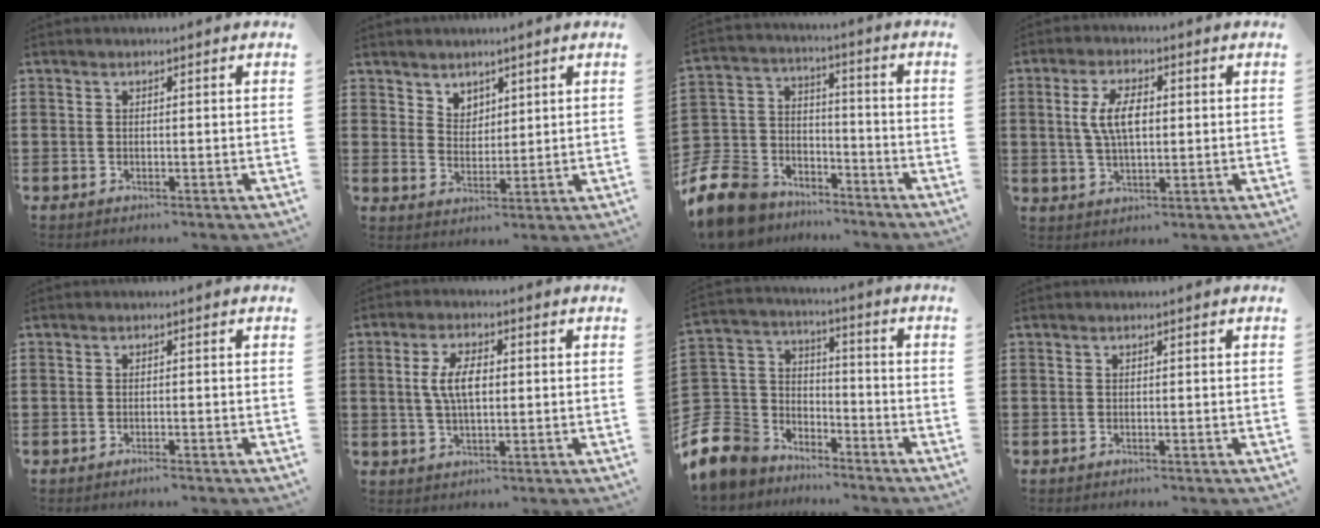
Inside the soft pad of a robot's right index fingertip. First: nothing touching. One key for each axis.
{"total": 3.6, "fx": 2.8, "fy": 2.2, "fz": -0.1, "tx": -0.010, "ty": 0.002, "tz": 0.054}
{"total": 11.1, "fx": -9.2, "fy": 5.5, "fz": 3.0, "tx": -0.109, "ty": 0.021, "tz": -0.187}
{"total": 6.3, "fx": 0.7, "fy": 2.7, "fz": 5.7, "tx": -0.120, "ty": 0.009, "tz": 0.007}
{"total": 0.8, "fx": -0.7, "fy": 0.1, "fz": 0.3, "tx": -0.008, "ty": -0.003, "tz": -0.013}
{"total": 5.6, "fx": 0.4, "fy": 2.4, "fz": 5.0, "tx": -0.114, "ty": 0.005, "tz": 0.000}
{"total": 8.7, "fx": -5.7, "fy": 6.5, "fz": 1.2, "tx": -0.096, "ty": -0.004, "tz": -0.118}
{"total": 0.0}